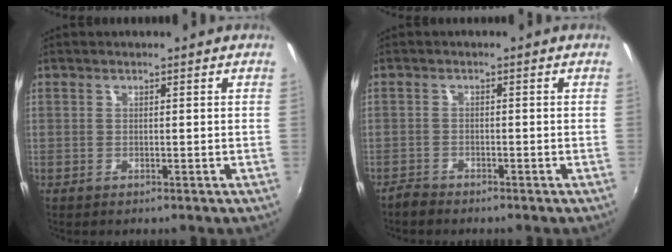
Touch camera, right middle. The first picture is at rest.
{"total": 2.0, "force": [-1.9, 0.5, 0.2], "torque": [-0.011, -0.002, -0.041]}